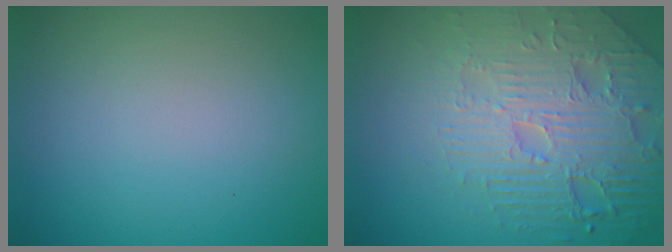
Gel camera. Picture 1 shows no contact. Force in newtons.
{"total": 6.0, "press": 5.2, "slide": 3.0}